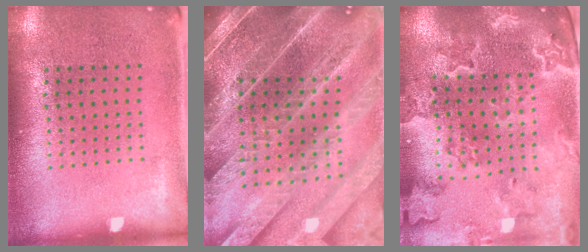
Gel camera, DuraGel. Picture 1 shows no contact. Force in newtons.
{"total": 5.1, "press": 4.4, "slide": 2.5}
{"total": 2.7, "press": 2.5, "slide": 0.9}